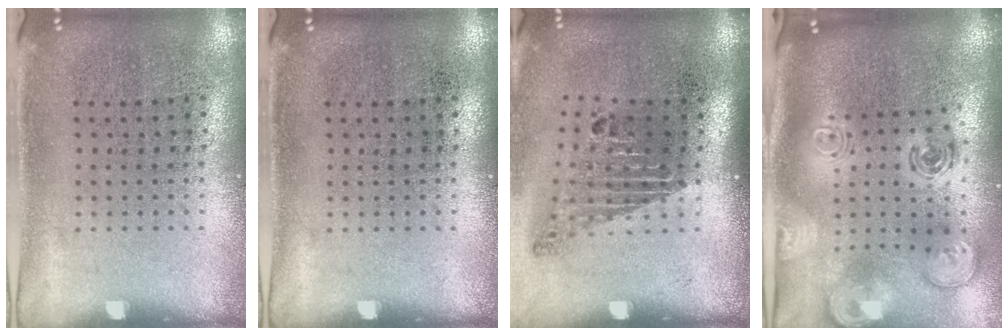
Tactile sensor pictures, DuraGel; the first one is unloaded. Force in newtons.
{"total": 0.0}
{"total": 1.8, "press": 1.2, "slide": 1.3}
{"total": 2.9, "press": 2.0, "slide": 2.1}